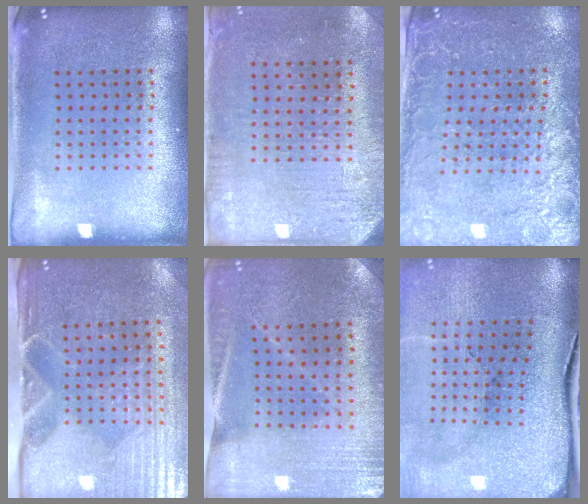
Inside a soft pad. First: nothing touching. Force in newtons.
{"total": 3.1, "press": 2.6, "slide": 1.7}
{"total": 3.1, "press": 2.9, "slide": 0.9}
{"total": 4.7, "press": 4.1, "slide": 2.4}
{"total": 0.8, "press": 0.8, "slide": 0.1}
{"total": 4.5, "press": 3.6, "slide": 2.6}